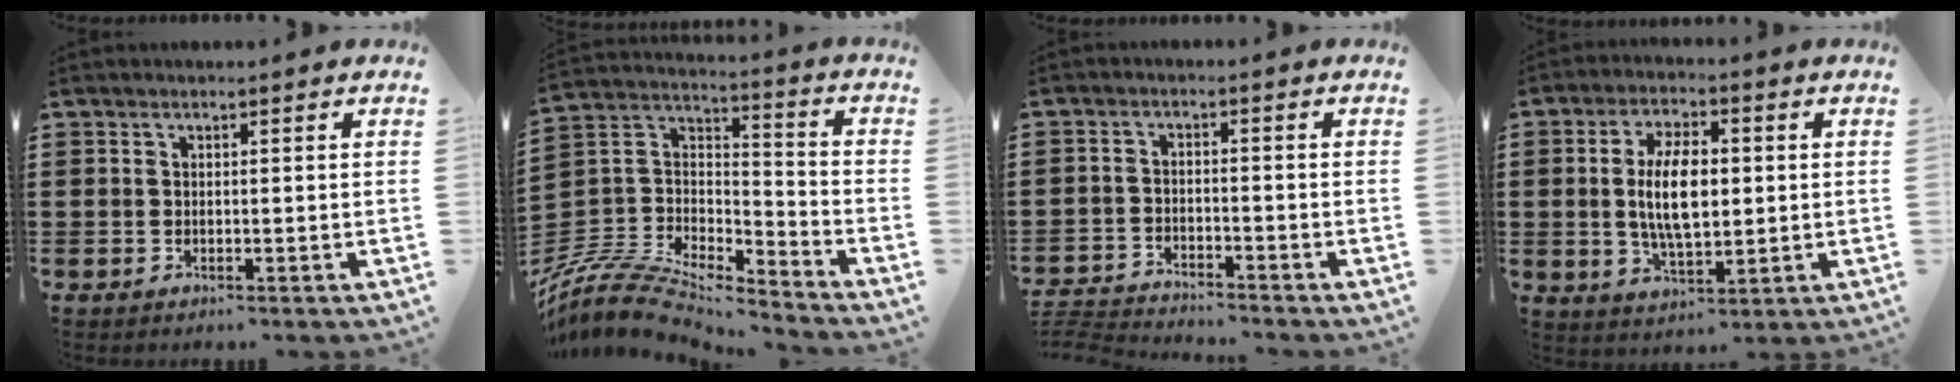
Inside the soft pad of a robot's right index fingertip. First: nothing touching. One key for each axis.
{"total": 8.6, "fx": -7.9, "fy": 2.4, "fz": 2.5, "tx": -0.078, "ty": -0.003, "tz": -0.165}
{"total": 3.4, "fx": -3.4, "fy": -0.1, "fz": 0.0, "tx": -0.013, "ty": -0.005, "tz": -0.076}
{"total": 9.1, "fx": 0.4, "fy": 4.0, "fz": 8.1, "tx": -0.150, "ty": 0.000, "tz": 0.000}